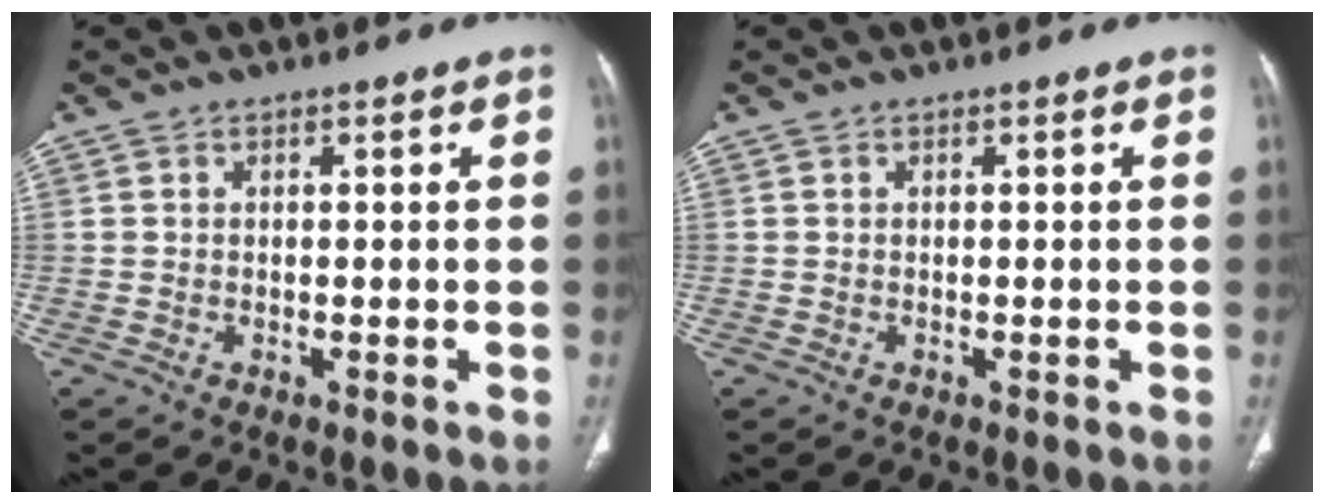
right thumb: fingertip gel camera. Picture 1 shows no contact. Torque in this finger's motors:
{"motor_torque": [0.04, 0.04, -0.05, 0.05, 0.01]}